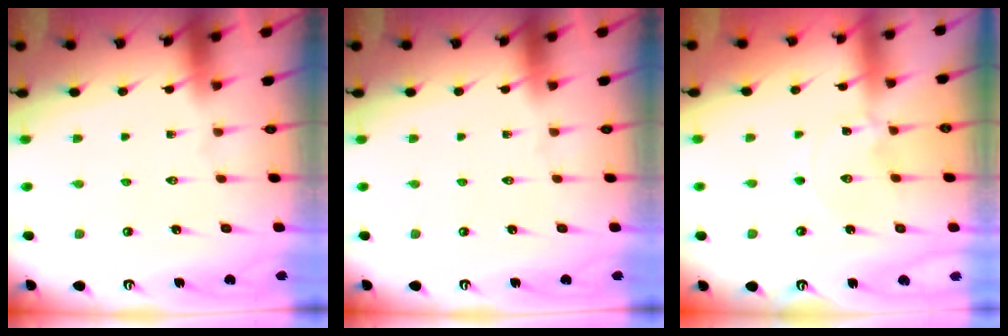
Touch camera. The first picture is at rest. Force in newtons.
{"total": 0.0}
{"total": 0.0}